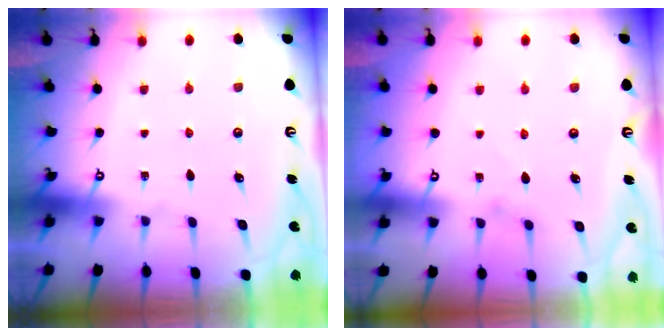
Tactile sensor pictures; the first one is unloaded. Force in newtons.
{"total": 1.6, "press": 1.5, "slide": 0.4}